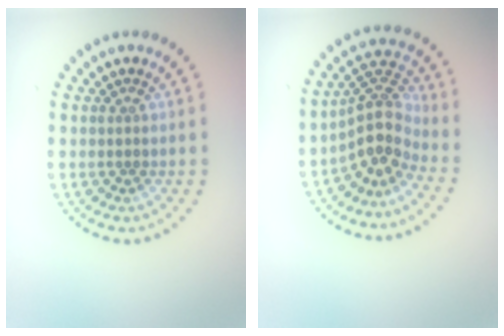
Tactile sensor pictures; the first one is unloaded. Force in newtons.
{"total": 3.9, "press": 2.9, "slide": 2.5}